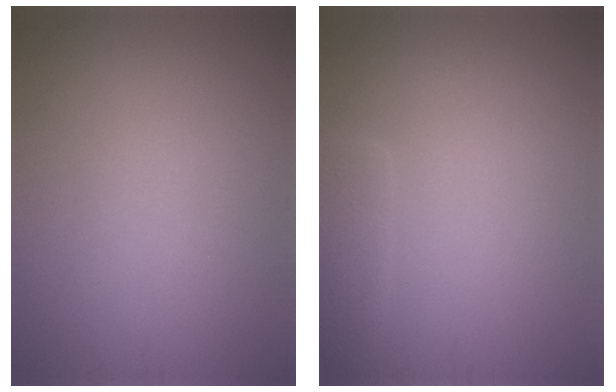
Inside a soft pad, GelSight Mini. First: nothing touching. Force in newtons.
{"total": 2.0, "press": 1.9, "slide": 0.3}